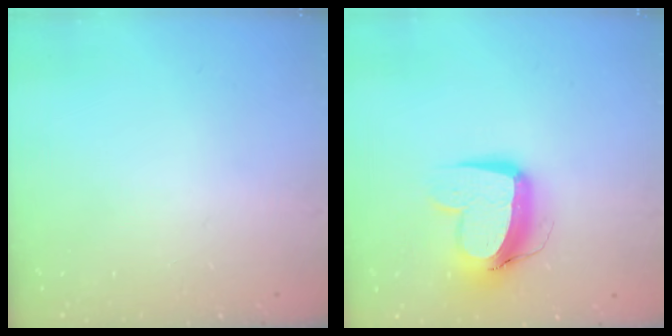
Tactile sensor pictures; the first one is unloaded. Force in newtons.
{"total": 13.1, "press": 13.0, "slide": 1.6}